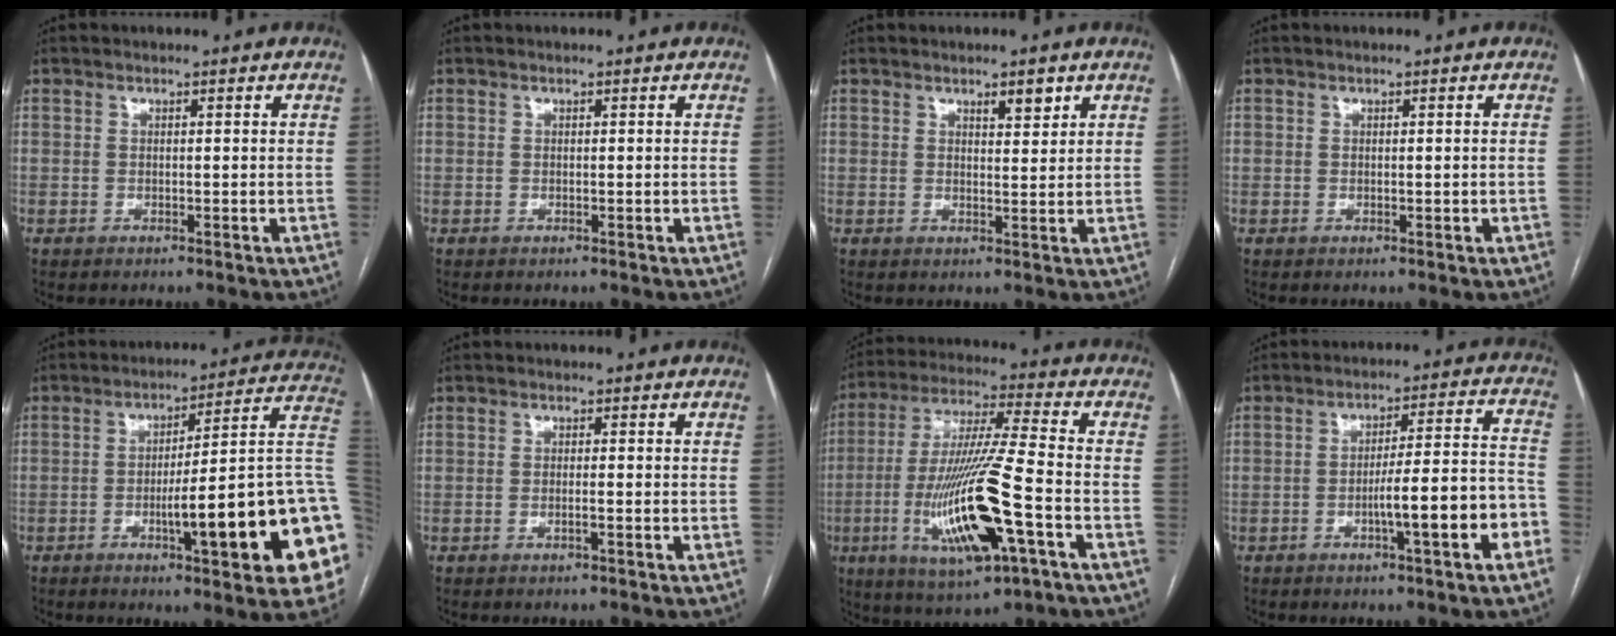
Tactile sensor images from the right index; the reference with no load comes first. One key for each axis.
{"total": 0.0}
{"total": 2.6, "fx": 1.7, "fy": 0.7, "fz": 1.9, "tx": -0.028, "ty": -0.003, "tz": 0.027}
{"total": 0.5, "fx": 0.0, "fy": 0.3, "fz": 0.4, "tx": -0.004, "ty": 0.001, "tz": 0.004}
{"total": 22.4, "fx": -5.0, "fy": 2.0, "fz": 21.8, "tx": -0.198, "ty": 0.014, "tz": -0.063}
{"total": 0.9, "fx": -0.3, "fy": -0.1, "fz": 0.8, "tx": -0.016, "ty": 0.002, "tz": -0.004}
{"total": 19.1, "fx": -5.9, "fy": 1.7, "fz": 18.1, "tx": -0.377, "ty": -0.023, "tz": -0.100}
{"total": 10.9, "fx": -4.2, "fy": 0.6, "fz": 10.0, "tx": -0.141, "ty": 0.021, "tz": -0.057}